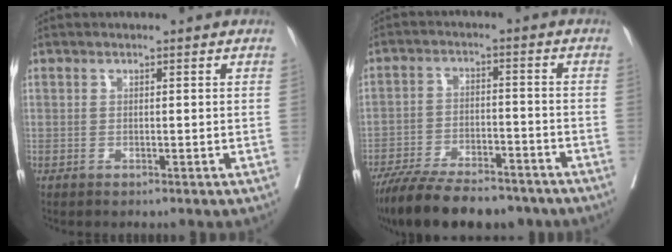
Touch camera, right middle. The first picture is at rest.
{"total": 16.7, "force": [-13.8, 4.8, 8.1], "torque": [-0.149, -0.011, -0.214]}